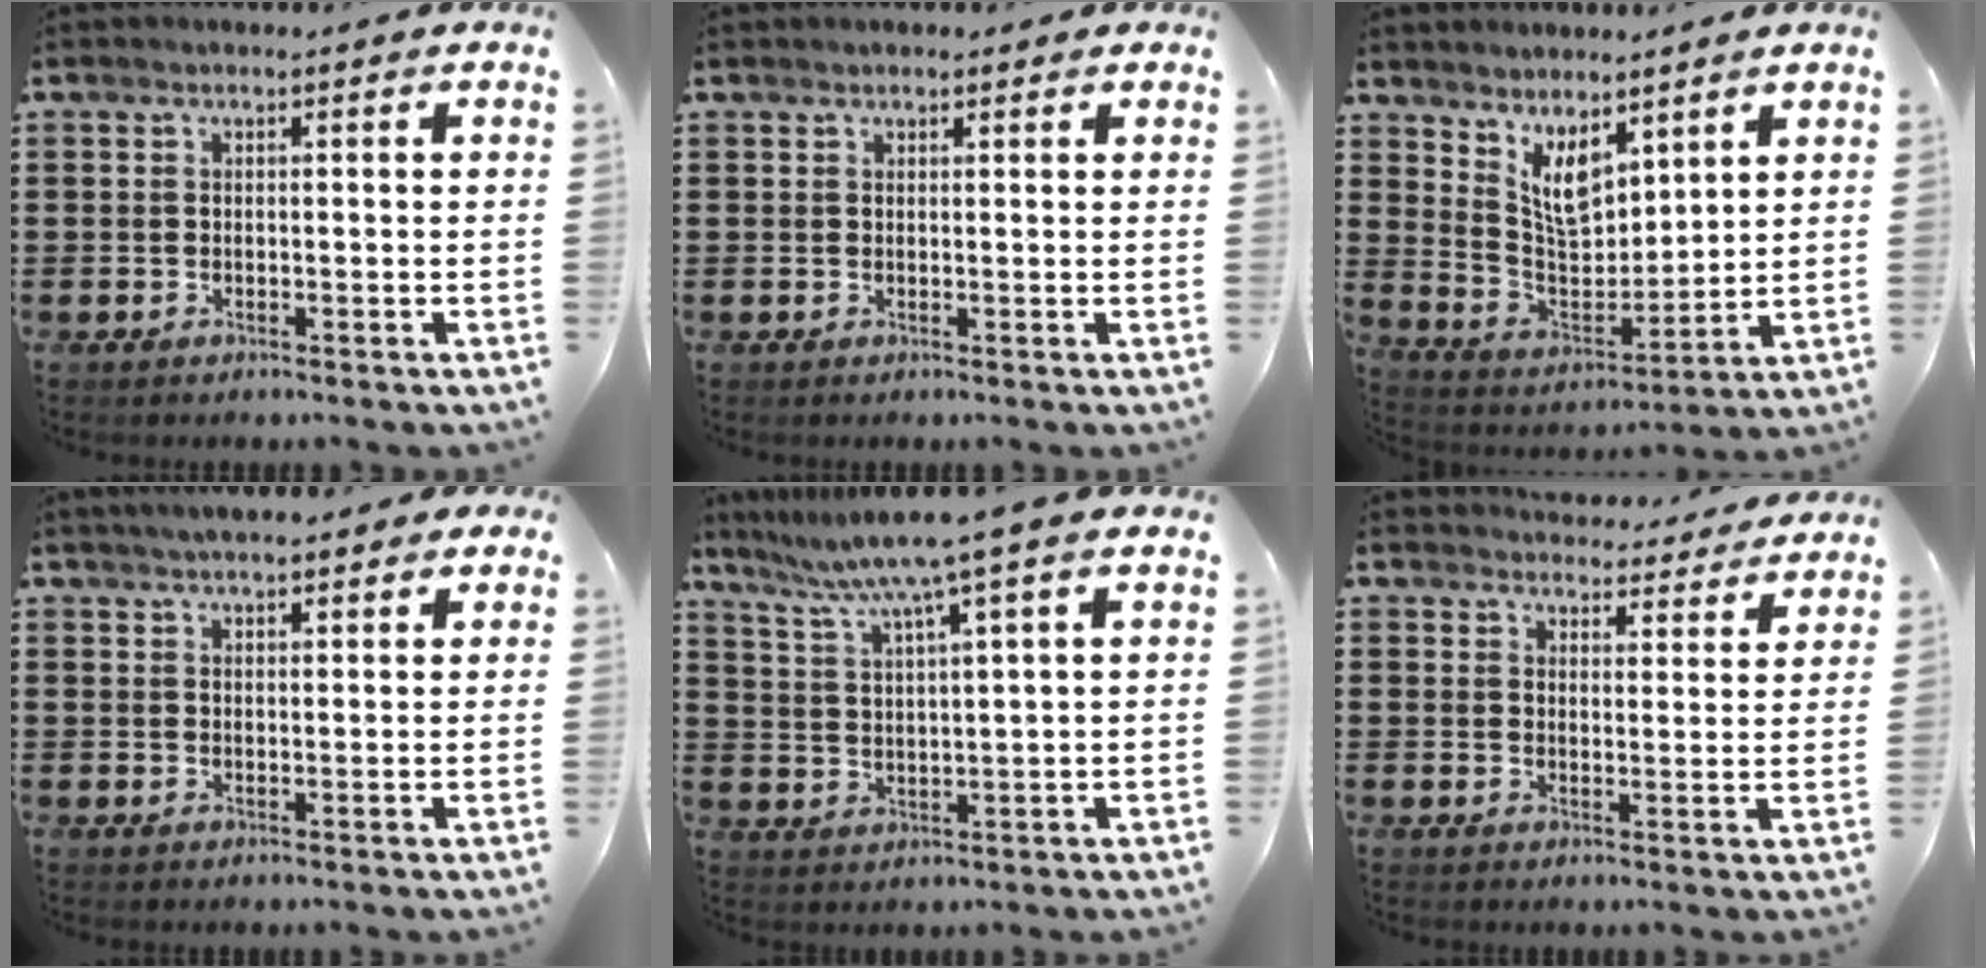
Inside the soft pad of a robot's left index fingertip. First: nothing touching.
{"total": 0.9, "force": [0.8, 0.2, 0.3], "torque": [-0.007, 0.002, 0.016]}
{"total": 7.0, "force": [5.0, 3.4, 3.4], "torque": [-0.073, -0.021, 0.091]}
{"total": 3.3, "force": [2.9, 0.5, 1.5], "torque": [-0.037, 0.001, 0.054]}
{"total": 7.1, "force": [5.0, -1.0, 4.9], "torque": [-0.111, -0.027, 0.081]}
{"total": 4.0, "force": [4.0, 0.3, 0.1], "torque": [-0.012, -0.030, 0.069]}